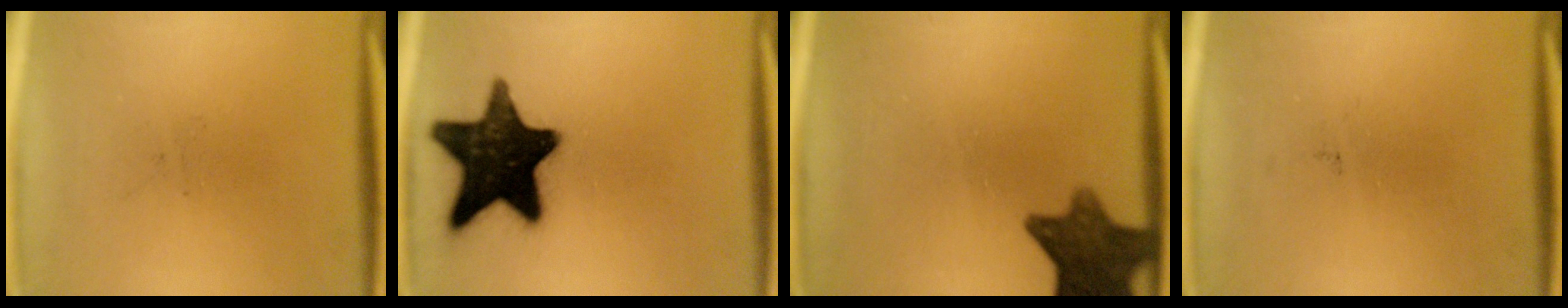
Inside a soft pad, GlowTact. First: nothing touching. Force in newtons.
{"total": 17.6}
{"total": 10.6}
{"total": 0.0}